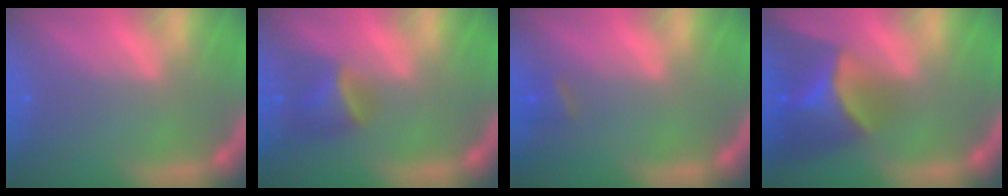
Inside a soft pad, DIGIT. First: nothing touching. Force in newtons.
{"total": 3.4}
{"total": 1.4}
{"total": 7.9}